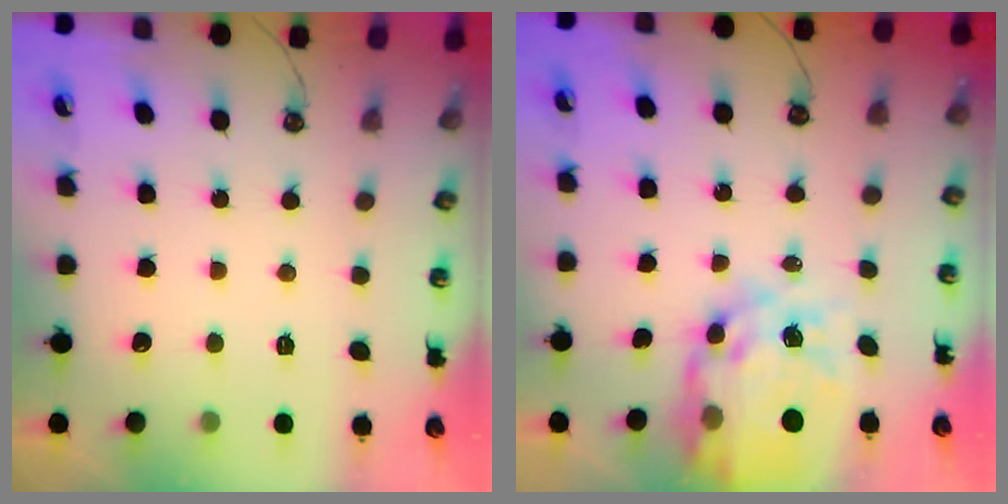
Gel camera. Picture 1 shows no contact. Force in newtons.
{"total": 17.0, "press": 17.0, "slide": 1.6}